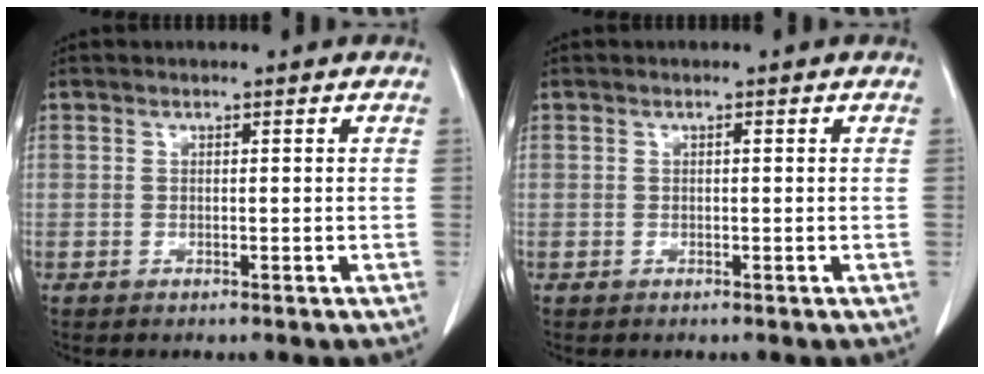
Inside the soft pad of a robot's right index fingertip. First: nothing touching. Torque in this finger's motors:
{"motor_torque": [0.01, 0.01, 0.02, 0.01]}